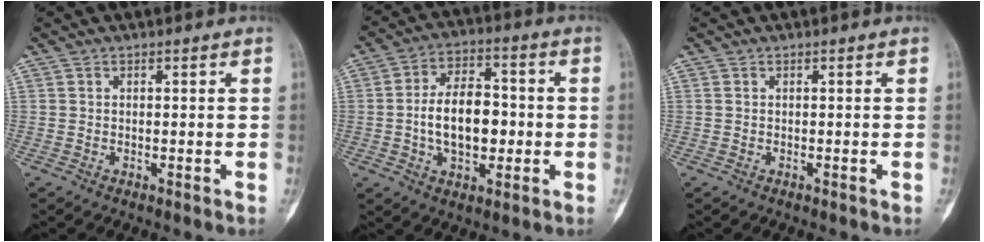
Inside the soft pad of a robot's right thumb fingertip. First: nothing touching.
{"total": 12.6, "force": [-1.2, 7.6, 10.0], "torque": [-0.146, 0.021, -0.021]}
{"total": 0.0}